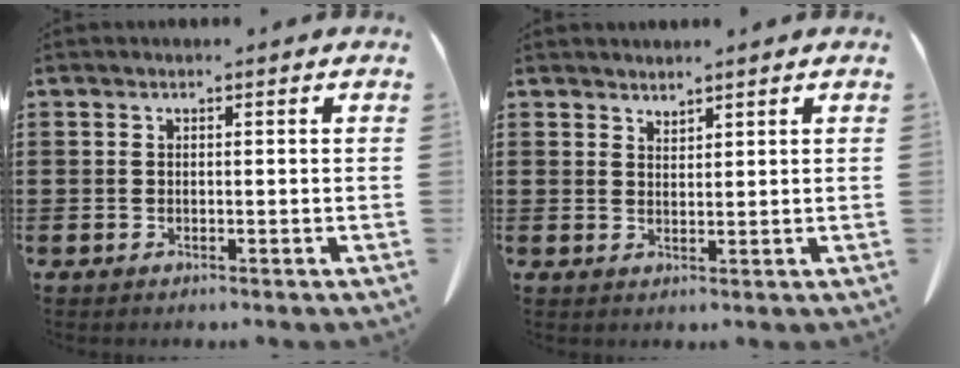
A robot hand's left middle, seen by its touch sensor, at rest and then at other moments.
{"total": 1.8, "force": [1.7, -0.1, -0.2], "torque": [0.000, -0.003, 0.034]}